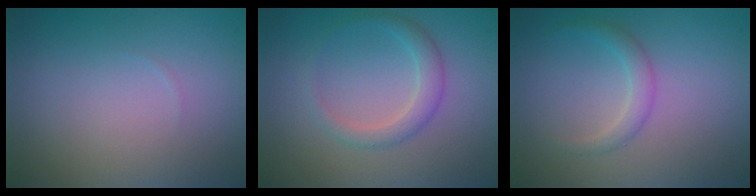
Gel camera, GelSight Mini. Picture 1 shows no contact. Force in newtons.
{"total": 2.2, "press": 2.2, "slide": 0.2}
{"total": 1.6, "press": 1.6, "slide": 0.0}